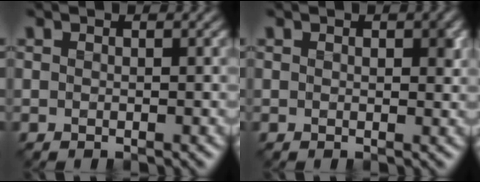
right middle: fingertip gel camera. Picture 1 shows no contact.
{"total": 1.6, "force": [0.3, 0.8, 1.3], "torque": [-0.013, -0.003, 0.007]}